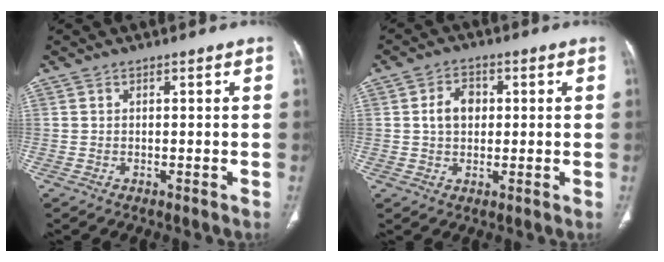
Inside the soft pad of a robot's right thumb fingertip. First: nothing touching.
{"total": 5.4, "force": [0.7, 4.0, 3.5], "torque": [-0.050, 0.008, 0.010]}